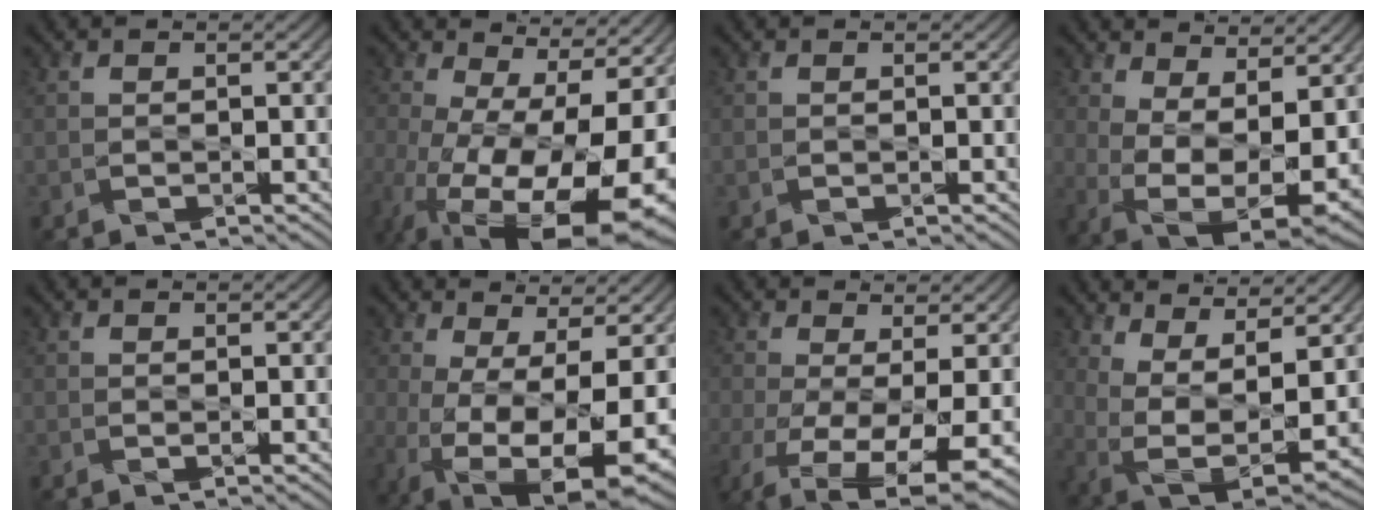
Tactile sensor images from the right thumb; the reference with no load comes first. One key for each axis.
{"total": 19.8, "fx": -5.4, "fy": 9.6, "fz": 16.4, "tx": -0.296, "ty": -0.063, "tz": -0.051}
{"total": 0.0}
{"total": 12.2, "fx": 0.9, "fy": 6.3, "fz": 10.5, "tx": -0.199, "ty": -0.027, "tz": 0.045}
{"total": 0.5, "fx": -0.1, "fy": 0.0, "fz": 0.5, "tx": -0.011, "ty": -0.003, "tz": -0.003}
{"total": 14.7, "fx": -4.9, "fy": 5.8, "fz": 12.6, "tx": -0.243, "ty": -0.044, "tz": -0.055}
{"total": 11.2, "fx": -4.0, "fy": 4.4, "fz": 9.5, "tx": -0.194, "ty": -0.043, "tz": -0.053}
{"total": 9.7, "fx": 3.7, "fy": 4.0, "fz": 8.1, "tx": -0.166, "ty": -0.009, "tz": 0.079}